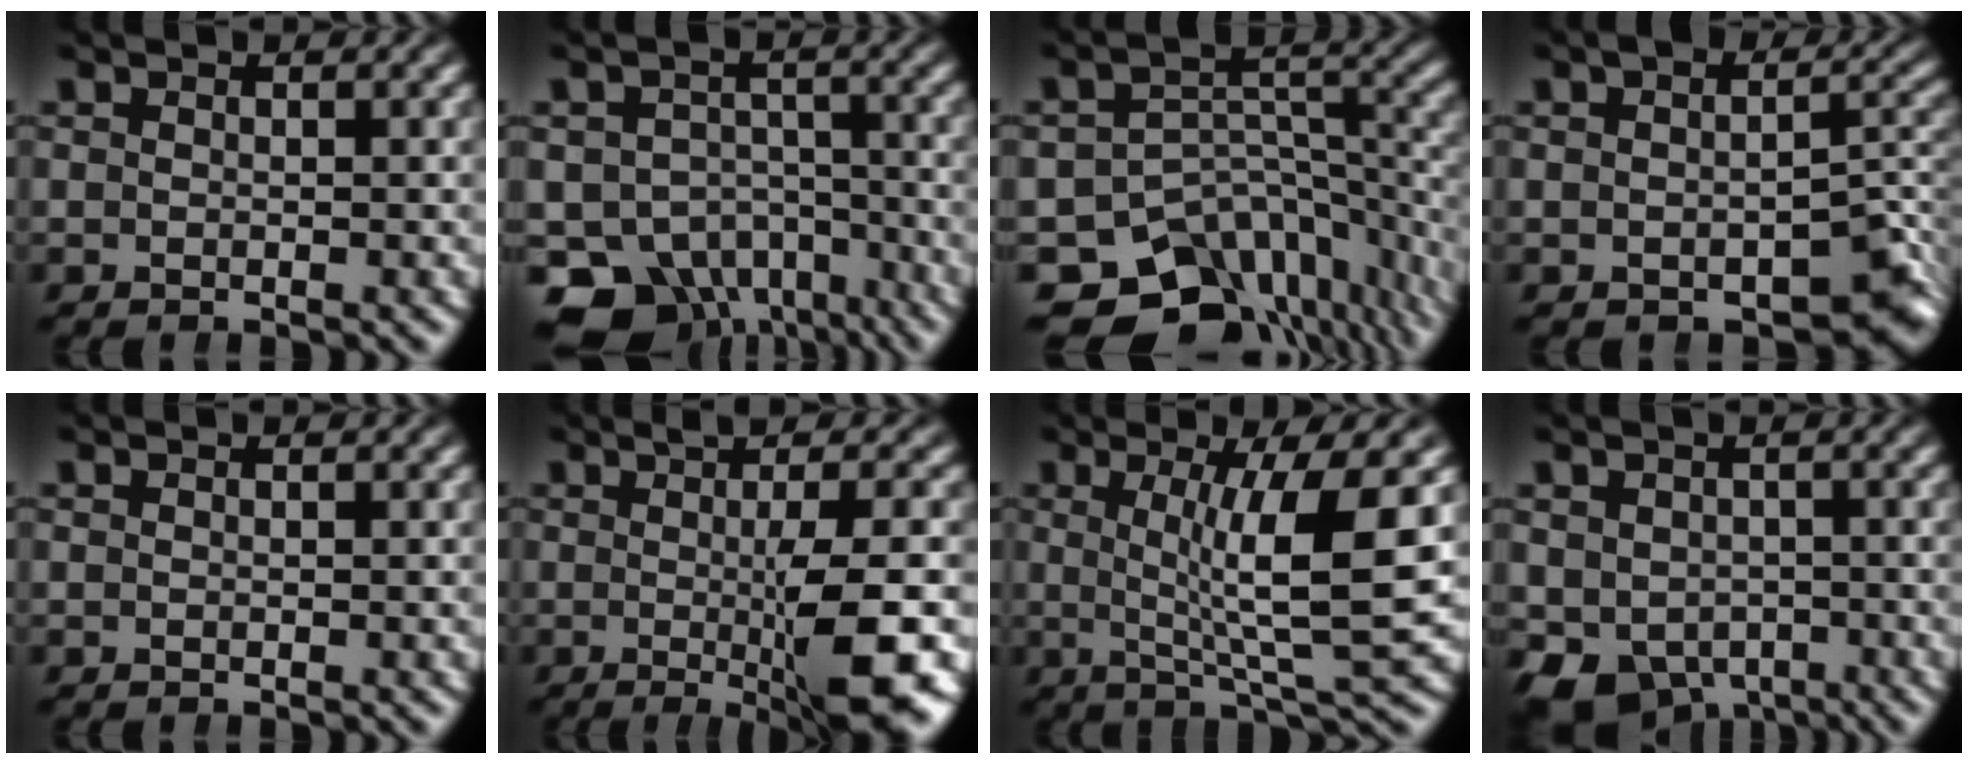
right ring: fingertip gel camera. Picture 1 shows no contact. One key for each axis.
{"total": 11.6, "fx": -7.2, "fy": 8.2, "fz": 4.0, "tx": -0.057, "ty": -0.052, "tz": -0.109}
{"total": 15.3, "fx": -9.0, "fy": 9.9, "fz": 7.6, "tx": -0.108, "ty": -0.057, "tz": -0.124}
{"total": 5.7, "fx": -2.2, "fy": 3.3, "fz": 4.1, "tx": -0.020, "ty": -0.004, "tz": -0.027}
{"total": 0.0}
{"total": 7.8, "fx": -0.4, "fy": 0.8, "fz": 7.8, "tx": -0.092, "ty": -0.003, "tz": -0.006}
{"total": 7.1, "fx": 1.6, "fy": 0.3, "fz": 6.9, "tx": -0.097, "ty": -0.005, "tz": 0.033}
{"total": 8.1, "fx": -4.5, "fy": 6.0, "fz": 3.1, "tx": -0.068, "ty": -0.055, "tz": -0.050}